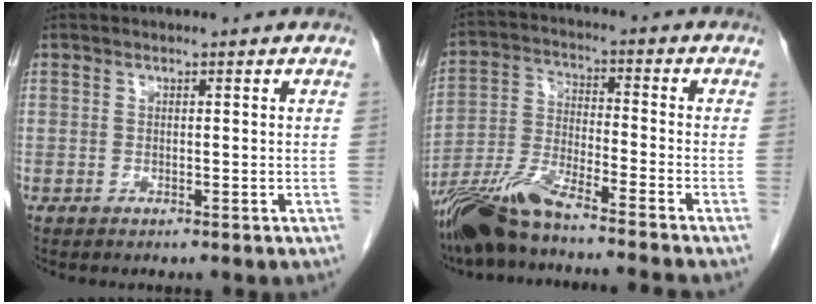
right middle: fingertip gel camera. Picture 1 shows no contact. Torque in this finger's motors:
{"motor_torque": [0.99, -0.96, 0.13, 0.07]}